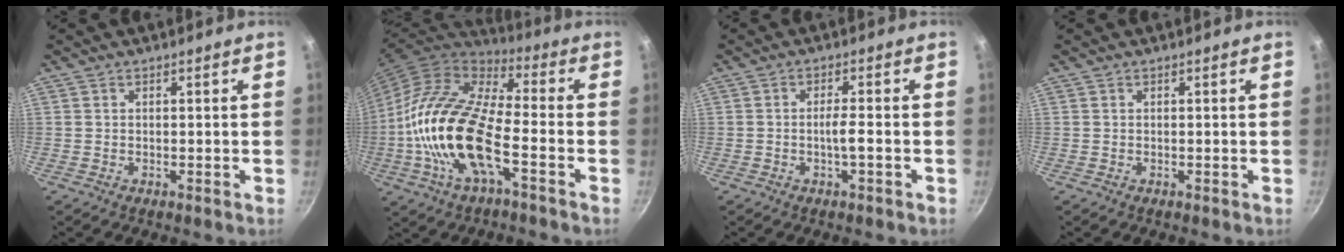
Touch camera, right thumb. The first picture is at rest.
{"total": 21.9, "force": [-4.9, 10.2, 18.7], "torque": [-0.359, 0.024, -0.104]}
{"total": 3.0, "force": [-1.1, 0.2, 2.7], "torque": [-0.053, 0.011, -0.021]}
{"total": 0.0}